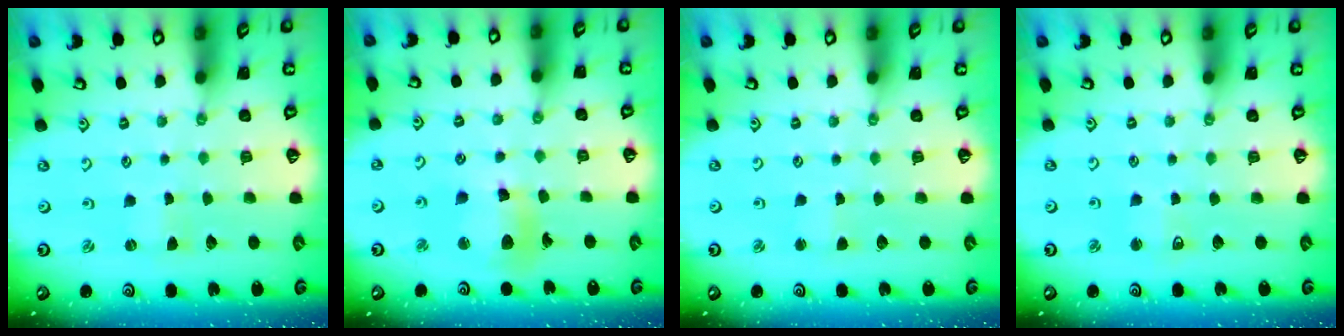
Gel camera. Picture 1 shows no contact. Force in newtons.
{"total": 11.5, "press": 11.2, "slide": 2.2}
{"total": 1.6, "press": 1.5, "slide": 0.4}
{"total": 4.0, "press": 3.9, "slide": 0.6}